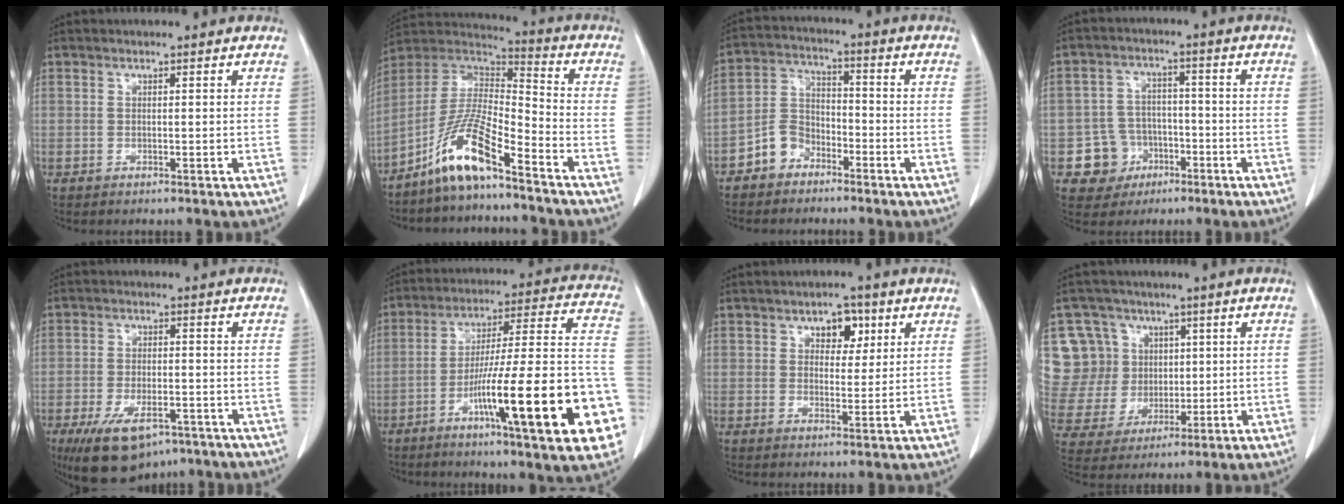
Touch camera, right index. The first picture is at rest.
{"total": 11.9, "force": [-8.0, 1.7, 8.6], "torque": [-0.177, 0.008, -0.156]}
{"total": 6.2, "force": [-3.9, 4.5, 1.8], "torque": [-0.037, 0.018, -0.076]}
{"total": 6.9, "force": [-2.8, 6.3, 0.7], "torque": [-0.005, 0.015, -0.038]}
{"total": 10.5, "force": [-6.7, 4.8, 6.5], "torque": [-0.115, -0.010, -0.104]}
{"total": 26.2, "force": [-9.4, 1.8, 24.4], "torque": [-0.281, -0.003, -0.141]}
{"total": 4.8, "force": [2.3, 2.8, 3.1], "torque": [-0.038, 0.008, 0.033]}
{"total": 14.0, "force": [4.7, 12.9, 2.8], "torque": [-0.090, 0.063, 0.109]}